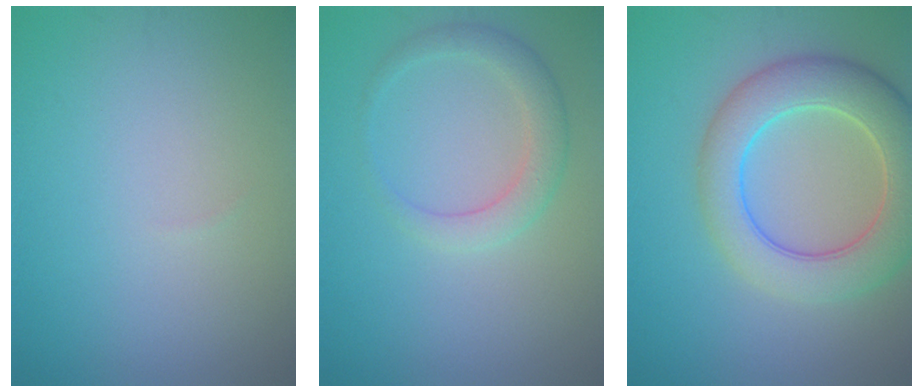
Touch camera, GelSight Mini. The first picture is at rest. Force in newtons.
{"total": 2.8, "press": 2.8, "slide": 0.3}
{"total": 7.9, "press": 7.8, "slide": 0.5}